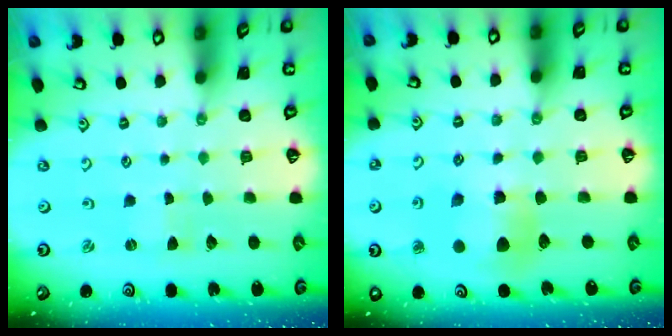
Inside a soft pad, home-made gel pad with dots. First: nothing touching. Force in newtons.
{"total": 9.7, "press": 9.6, "slide": 1.0}